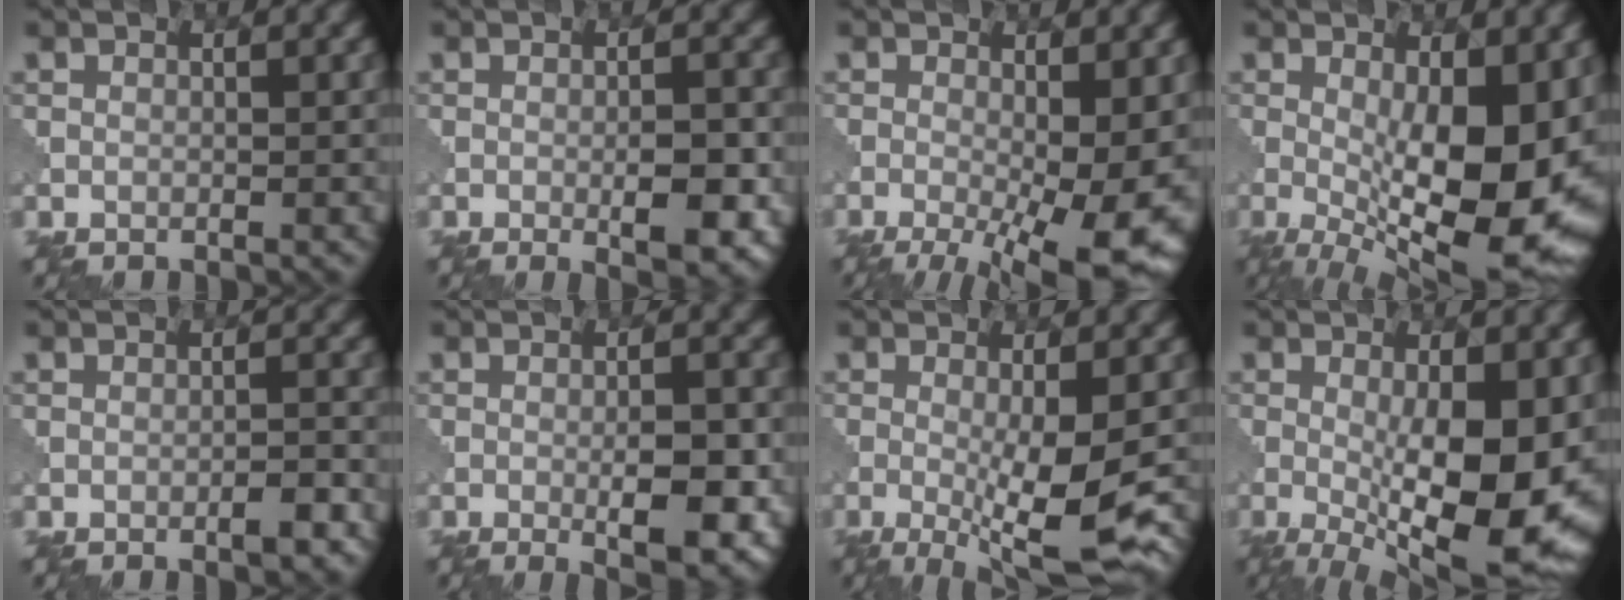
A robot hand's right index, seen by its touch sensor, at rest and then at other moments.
{"total": 4.5, "force": [-1.1, 1.2, 4.2], "torque": [-0.066, -0.004, -0.014]}
{"total": 11.6, "force": [-3.0, 4.2, 10.4], "torque": [-0.161, -0.013, -0.039]}
{"total": 14.8, "force": [-1.6, 5.4, 13.7], "torque": [-0.196, -0.012, -0.019]}
{"total": 1.9, "force": [-1.0, 0.3, 1.6], "torque": [-0.023, 0.005, -0.018]}
{"total": 5.8, "force": [-1.4, 1.5, 5.4], "torque": [-0.083, -0.005, -0.017]}
{"total": 8.8, "force": [-1.9, 2.0, 8.3], "torque": [-0.128, -0.021, -0.023]}
{"total": 13.4, "force": [-1.9, 4.1, 12.6], "torque": [-0.182, -0.023, -0.022]}